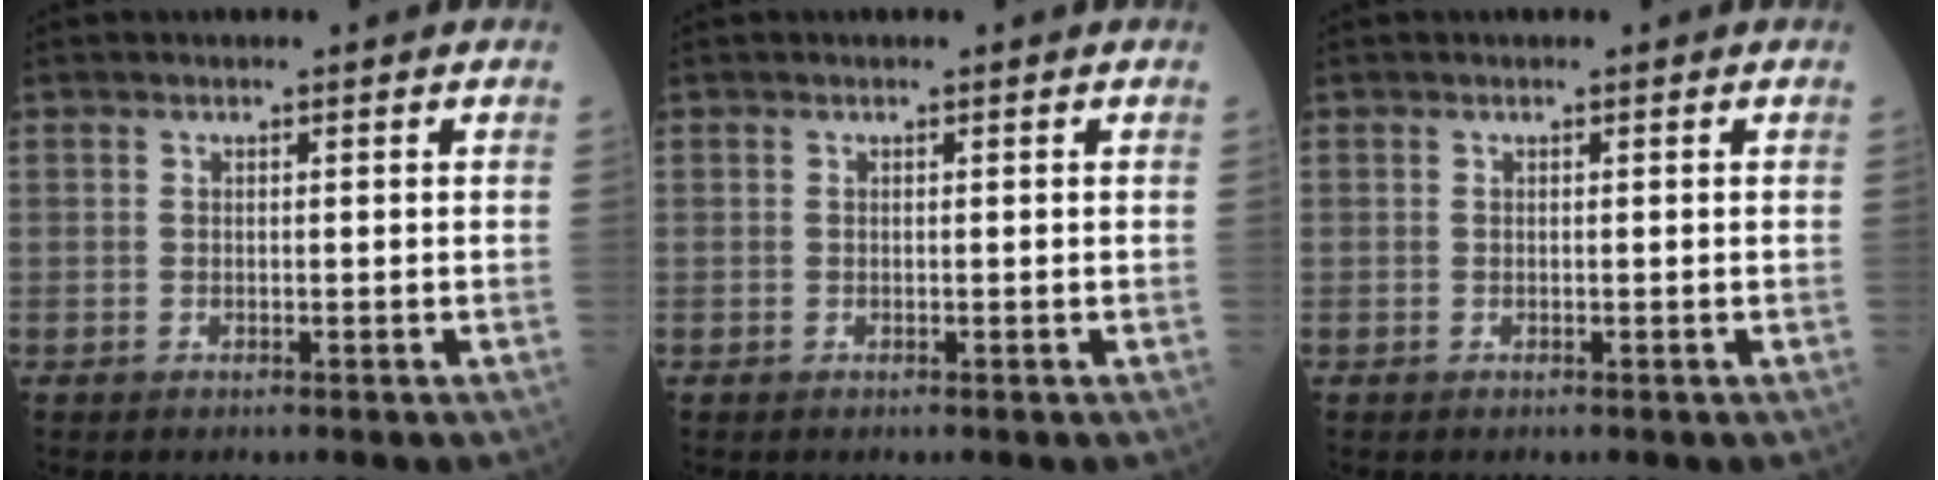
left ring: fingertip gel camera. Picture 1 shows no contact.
{"total": 0.0}
{"total": 0.0}